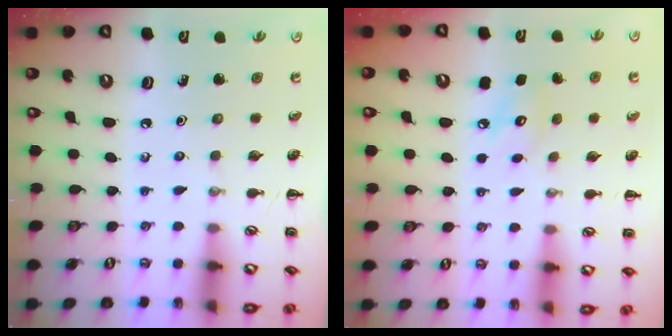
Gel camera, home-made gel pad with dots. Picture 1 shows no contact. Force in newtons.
{"total": 6.2, "press": 6.0, "slide": 1.3}